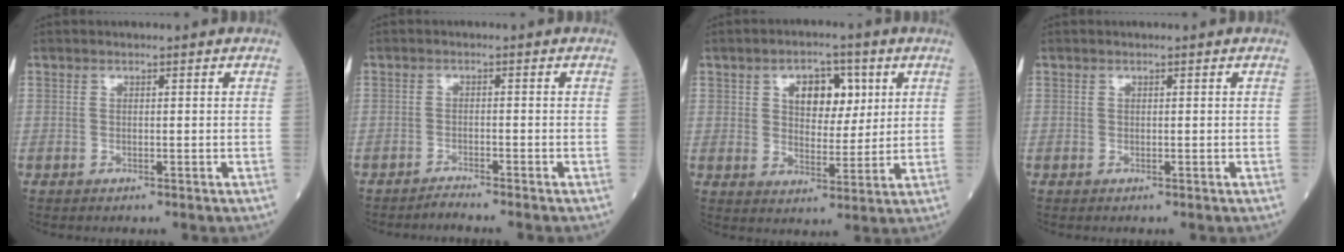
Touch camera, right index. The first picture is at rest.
{"total": 1.7, "force": [-1.6, -0.6, 0.0], "torque": [-0.003, -0.006, -0.029]}
{"total": 7.5, "force": [2.8, 4.2, 5.6], "torque": [-0.084, 0.013, 0.049]}
{"total": 0.0}